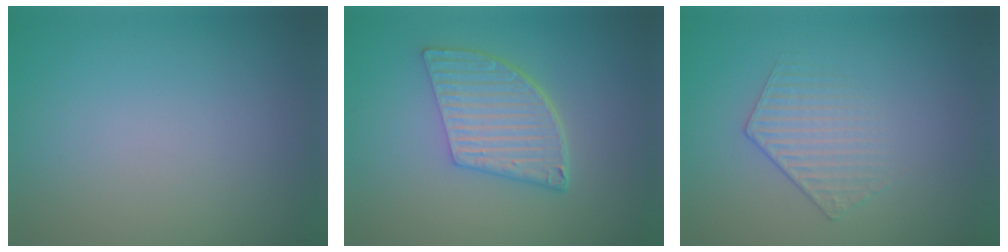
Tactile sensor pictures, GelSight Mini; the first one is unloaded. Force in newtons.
{"total": 5.6, "press": 4.1, "slide": 3.9}
{"total": 1.7, "press": 1.2, "slide": 1.3}